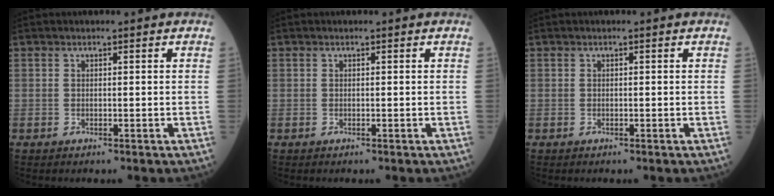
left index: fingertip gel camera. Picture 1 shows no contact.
{"total": 0.0}
{"total": 0.0}